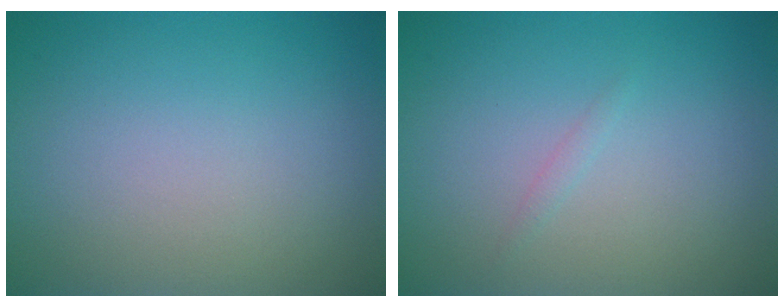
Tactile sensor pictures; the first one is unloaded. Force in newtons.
{"total": 0.5, "press": 0.5, "slide": 0.0}